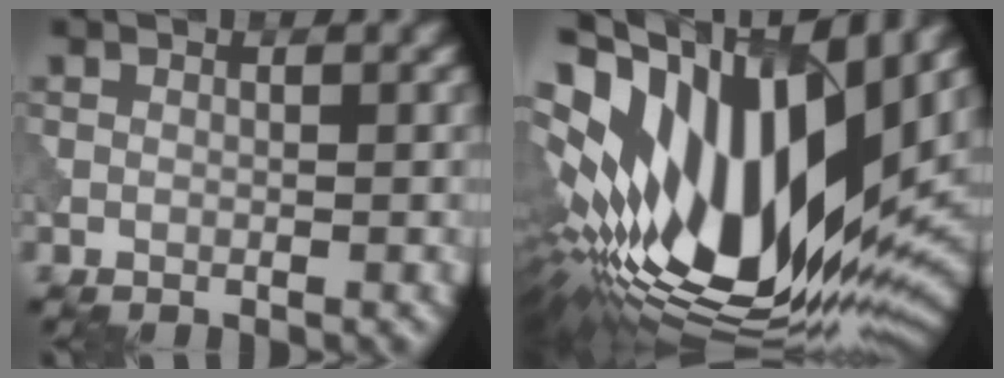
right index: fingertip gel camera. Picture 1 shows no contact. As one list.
[{"total": 19.3, "force": [1.5, 8.2, 17.3], "torque": [-0.321, 0.000, 0.010]}]